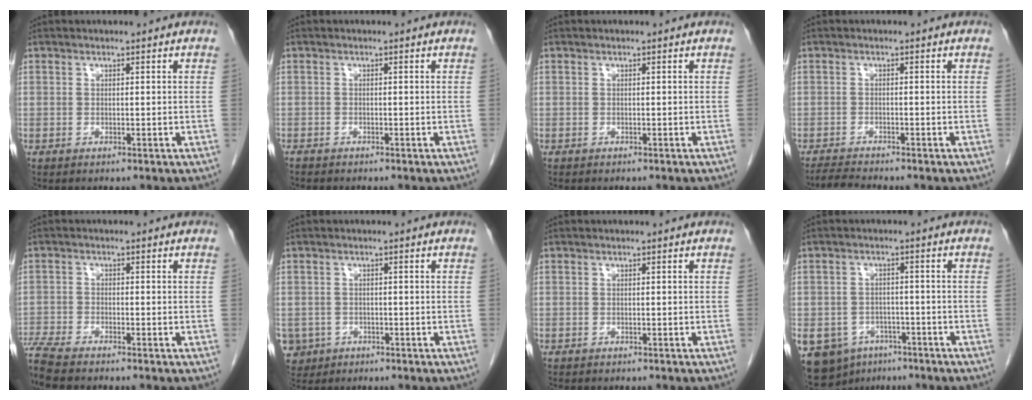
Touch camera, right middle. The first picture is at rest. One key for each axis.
{"total": 1.3, "fx": -1.2, "fy": 0.2, "fz": 0.5, "tx": -0.014, "ty": -0.002, "tz": -0.019}
{"total": 0.6, "fx": -0.5, "fy": 0.2, "fz": 0.3, "tx": -0.003, "ty": -0.001, "tz": -0.005}
{"total": 2.6, "fx": -2.4, "fy": -0.7, "fz": 0.5, "tx": -0.021, "ty": -0.017, "tz": -0.046}
{"total": 7.0, "fx": -6.4, "fy": 0.1, "fz": 2.8, "tx": -0.061, "ty": -0.017, "tz": -0.119}
{"total": 5.0, "fx": -2.4, "fy": 4.4, "fz": 0.7, "tx": -0.021, "ty": 0.004, "tz": -0.035}
{"total": 2.5, "fx": -2.1, "fy": 0.8, "fz": 1.0, "tx": -0.018, "ty": -0.005, "tz": -0.021}
{"total": 12.7, "fx": -6.7, "fy": 9.8, "fz": 4.7, "tx": -0.124, "ty": 0.001, "tz": -0.088}